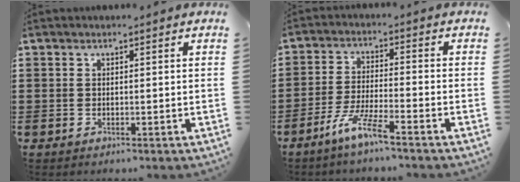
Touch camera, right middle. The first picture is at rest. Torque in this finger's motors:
{"motor_torque": [1.31, -0.50, 0.49, 0.10]}